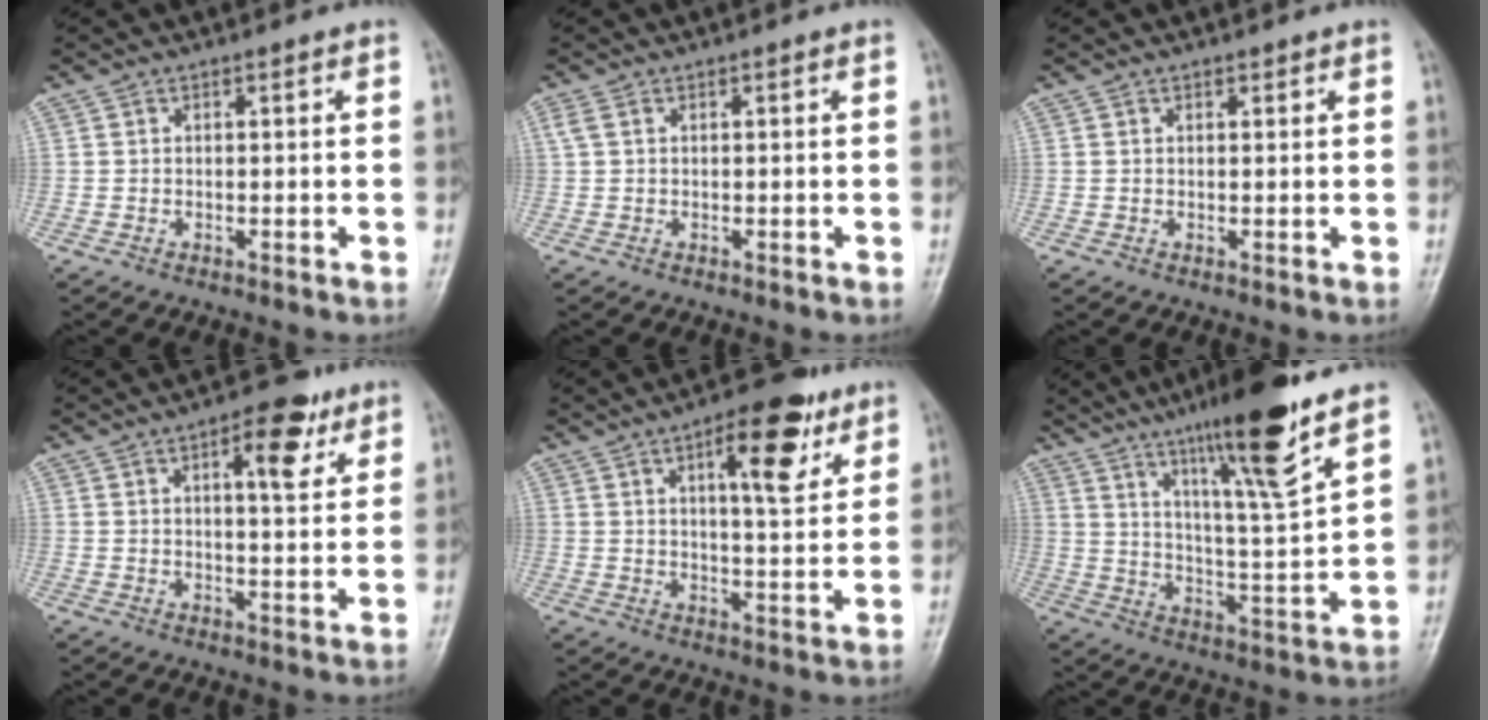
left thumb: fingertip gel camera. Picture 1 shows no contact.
{"total": 1.4, "force": [0.5, 0.8, 1.0], "torque": [-0.030, 0.012, 0.015]}
{"total": 0.7, "force": [0.5, 0.4, 0.2], "torque": [0.000, -0.004, 0.006]}
{"total": 7.9, "force": [3.9, 3.2, 6.2], "torque": [-0.067, -0.015, 0.049]}
{"total": 11.5, "force": [5.7, 4.2, 9.1], "torque": [-0.109, -0.023, 0.079]}
{"total": 17.6, "force": [11.5, 1.4, 13.3], "torque": [-0.207, -0.060, 0.191]}